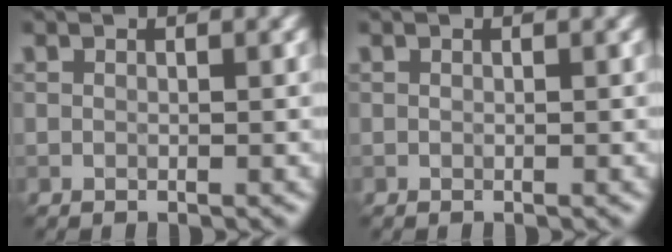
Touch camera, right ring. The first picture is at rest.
{"total": 0.0}